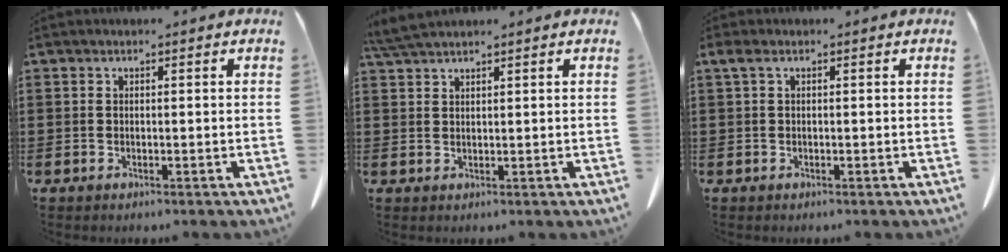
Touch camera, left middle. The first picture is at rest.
{"total": 3.2, "force": [2.8, 0.1, 1.5], "torque": [-0.038, -0.004, 0.055]}
{"total": 1.2, "force": [0.0, 0.3, 1.1], "torque": [-0.024, 0.001, 0.000]}